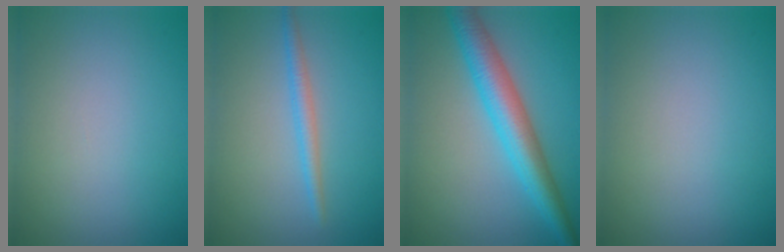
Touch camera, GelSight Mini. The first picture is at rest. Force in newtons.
{"total": 1.8, "press": 1.8, "slide": 0.1}
{"total": 5.9, "press": 5.9, "slide": 0.0}
{"total": 0.0}